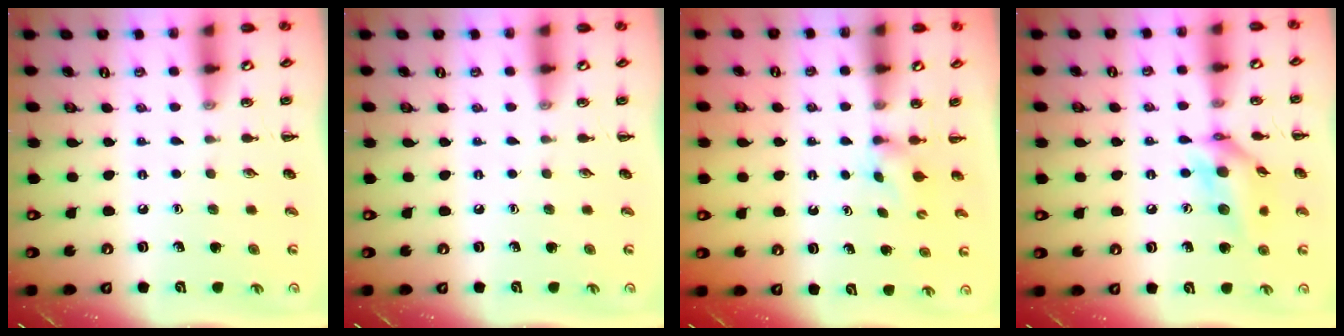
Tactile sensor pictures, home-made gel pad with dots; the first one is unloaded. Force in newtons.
{"total": 0.0}
{"total": 1.8, "press": 1.5, "slide": 0.9}
{"total": 13.7, "press": 13.5, "slide": 2.5}